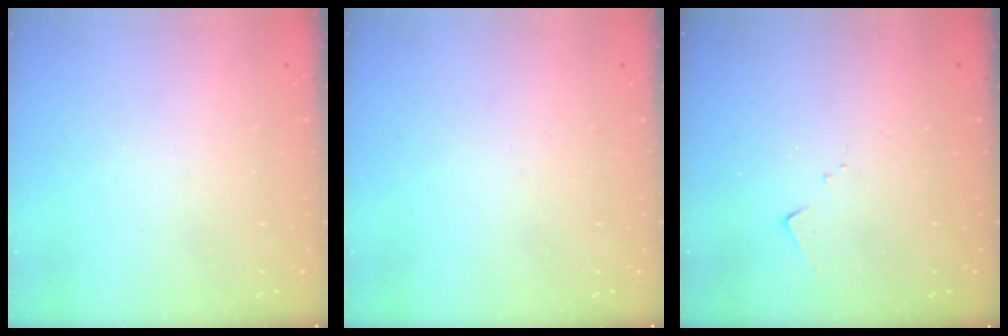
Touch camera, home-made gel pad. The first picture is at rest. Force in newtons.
{"total": 0.0}
{"total": 4.5, "press": 4.5, "slide": 0.2}